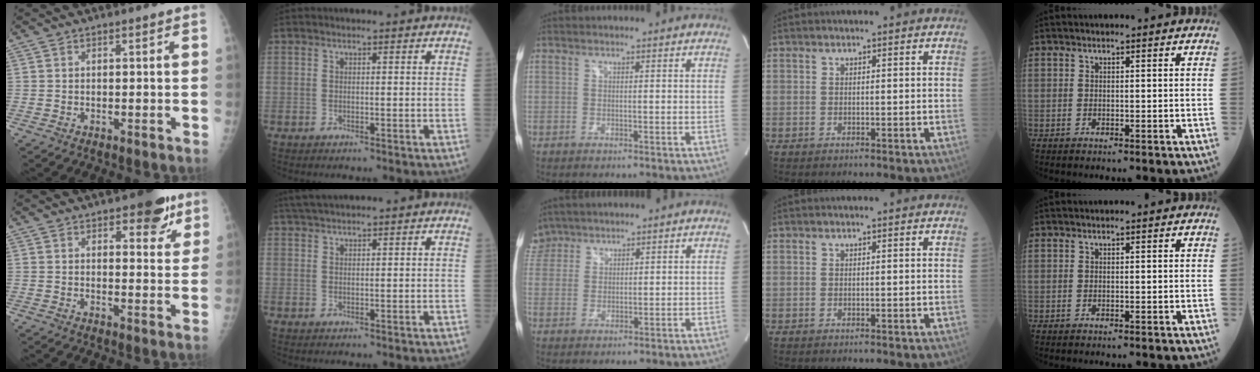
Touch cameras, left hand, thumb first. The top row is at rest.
{"thumb": {"total": 8.2, "force": [5.0, 3.6, 5.4], "torque": [-0.039, -0.021, 0.062]}, "index": {"total": 4.2, "force": [3.7, 0.5, 1.9], "torque": [-0.032, 0.028, 0.068]}, "middle": {"total": 5.0, "force": [4.2, 2.7, -0.3], "torque": [0.010, 0.011, 0.085]}}